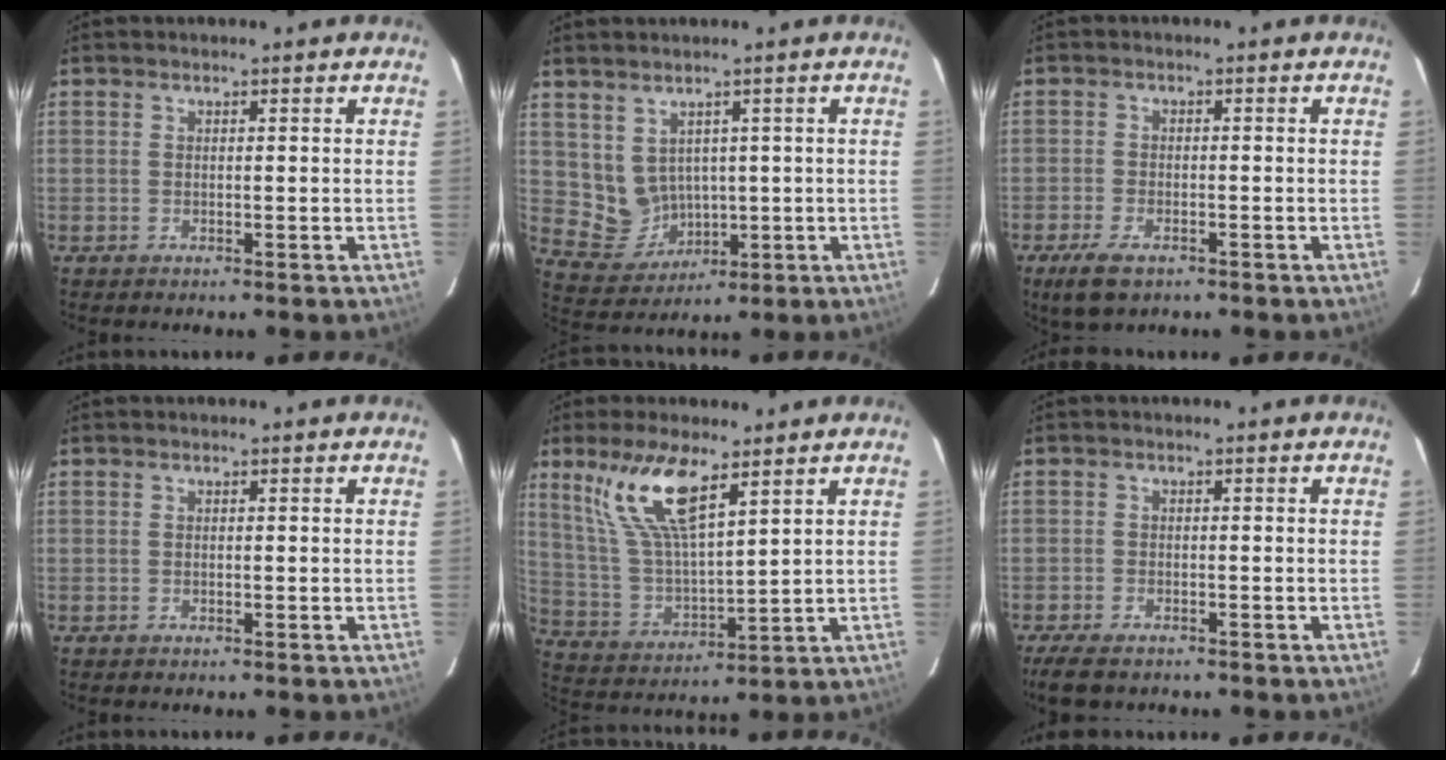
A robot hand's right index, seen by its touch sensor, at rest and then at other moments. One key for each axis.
{"total": 6.9, "fx": 1.4, "fy": 6.1, "fz": 2.8, "tx": -0.066, "ty": -0.002, "tz": 0.054}
{"total": 5.8, "fx": -3.8, "fy": 2.7, "fz": 3.5, "tx": -0.093, "ty": -0.014, "tz": -0.068}
{"total": 0.0}
{"total": 13.0, "fx": 7.8, "fy": 3.5, "fz": 9.8, "tx": -0.196, "ty": 0.006, "tz": 0.167}
{"total": 5.4, "fx": -4.2, "fy": 2.4, "fz": 2.5, "tx": -0.068, "ty": -0.012, "tz": -0.077}